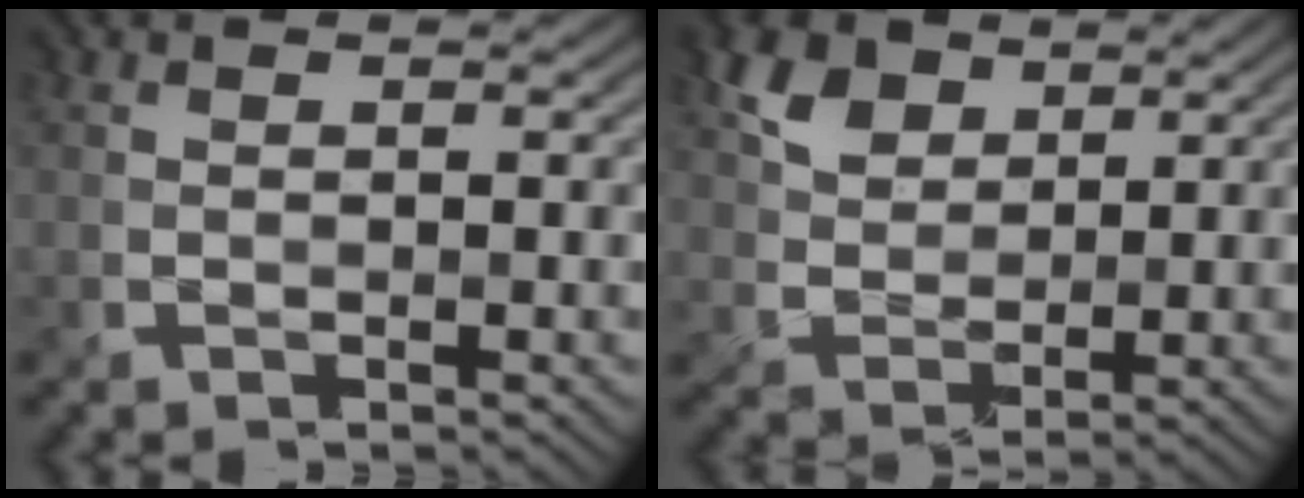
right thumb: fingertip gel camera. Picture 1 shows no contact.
{"total": 5.7, "force": [3.2, 3.9, 2.7], "torque": [-0.069, 0.003, 0.058]}